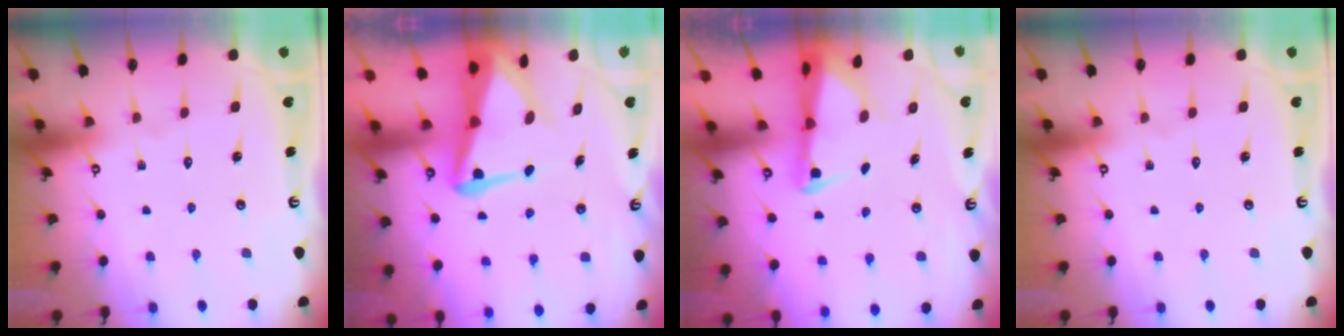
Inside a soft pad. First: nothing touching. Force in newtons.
{"total": 7.6, "press": 7.5, "slide": 1.6}
{"total": 2.6, "press": 2.5, "slide": 0.5}
{"total": 0.0}